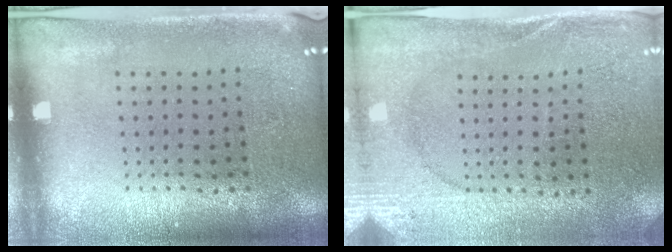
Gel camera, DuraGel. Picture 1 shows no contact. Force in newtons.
{"total": 2.6, "press": 2.5, "slide": 0.4}